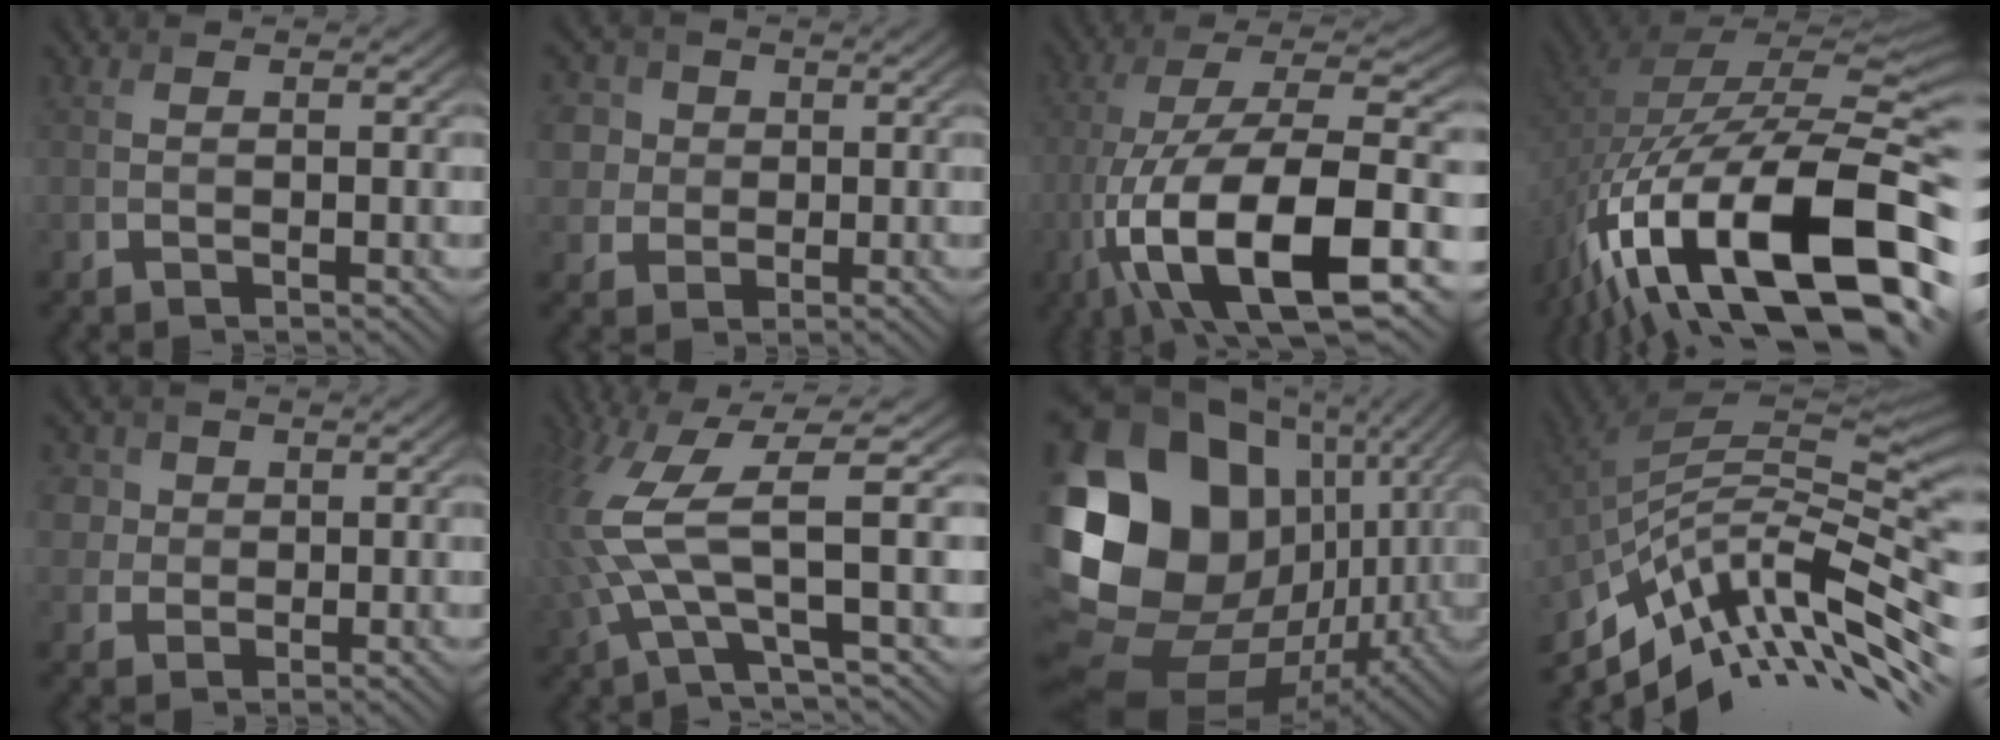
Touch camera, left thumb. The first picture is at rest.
{"total": 7.0, "force": [2.6, 6.0, 2.5], "torque": [-0.089, 0.017, 0.040]}
{"total": 17.8, "force": [-7.3, 6.7, 14.8], "torque": [-0.279, -0.011, -0.133]}
{"total": 20.2, "force": [-9.2, 8.9, 15.6], "torque": [-0.290, -0.017, -0.147]}
{"total": 5.9, "force": [2.4, 5.0, 1.9], "torque": [-0.073, 0.009, 0.039]}
{"total": 9.7, "force": [0.9, 2.1, 9.4], "torque": [-0.222, 0.002, 0.014]}
{"total": 21.5, "force": [1.6, 15.9, 14.4], "torque": [-0.345, -0.025, 0.056]}
{"total": 13.6, "force": [-5.6, 4.0, 11.7], "torque": [-0.228, 0.008, -0.106]}